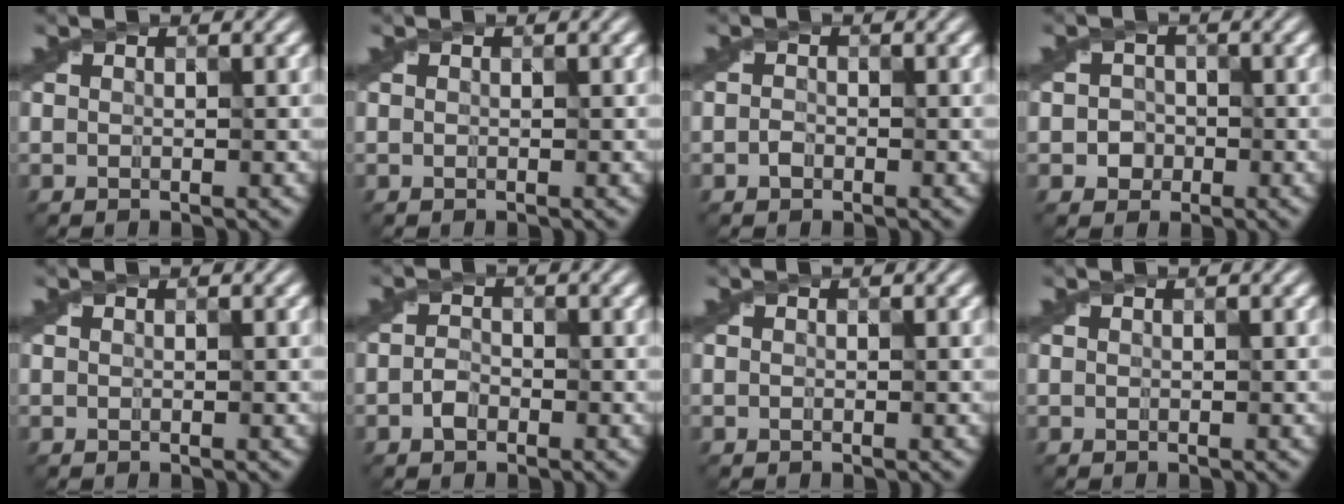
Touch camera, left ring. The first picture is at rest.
{"total": 0.0}
{"total": 0.6, "force": [-0.4, 0.5, 0.2], "torque": [-0.004, 0.001, -0.009]}
{"total": 1.7, "force": [-0.4, 1.6, 0.3], "torque": [0.010, 0.002, -0.014]}
{"total": 0.0}
{"total": 1.2, "force": [-0.7, 0.9, 0.6], "torque": [-0.012, 0.005, -0.016]}
{"total": 0.0}
{"total": 0.0}